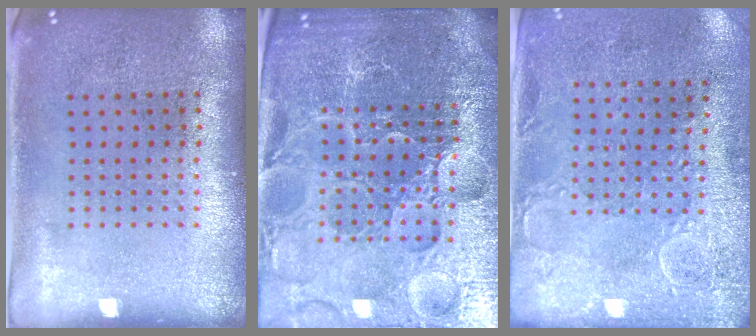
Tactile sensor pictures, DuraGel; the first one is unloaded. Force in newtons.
{"total": 6.0, "press": 5.4, "slide": 2.7}
{"total": 2.9, "press": 2.3, "slide": 1.8}